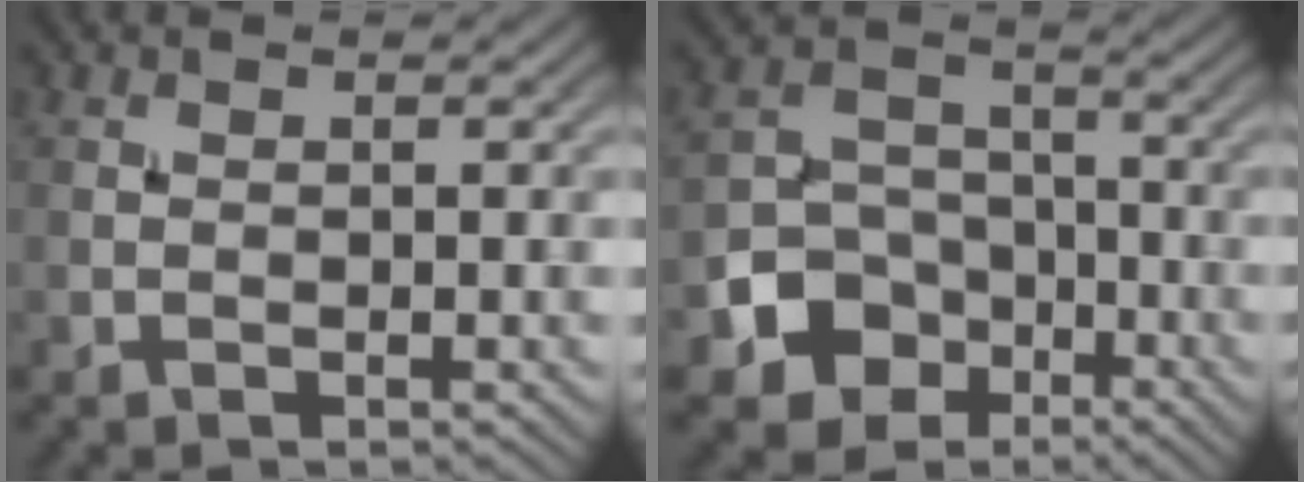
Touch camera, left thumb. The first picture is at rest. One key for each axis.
{"total": 7.2, "fx": -3.5, "fy": 5.8, "fz": 2.5, "tx": -0.056, "ty": -0.010, "tz": -0.074}